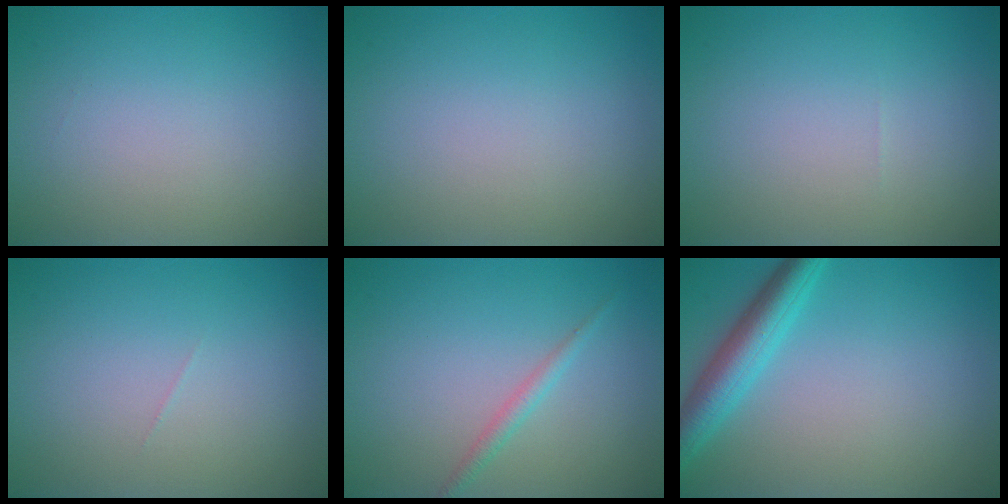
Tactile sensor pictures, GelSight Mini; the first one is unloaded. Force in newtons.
{"total": 0.0}
{"total": 0.0}
{"total": 0.0}
{"total": 1.3, "press": 1.3, "slide": 0.0}
{"total": 4.3, "press": 4.3, "slide": 0.3}